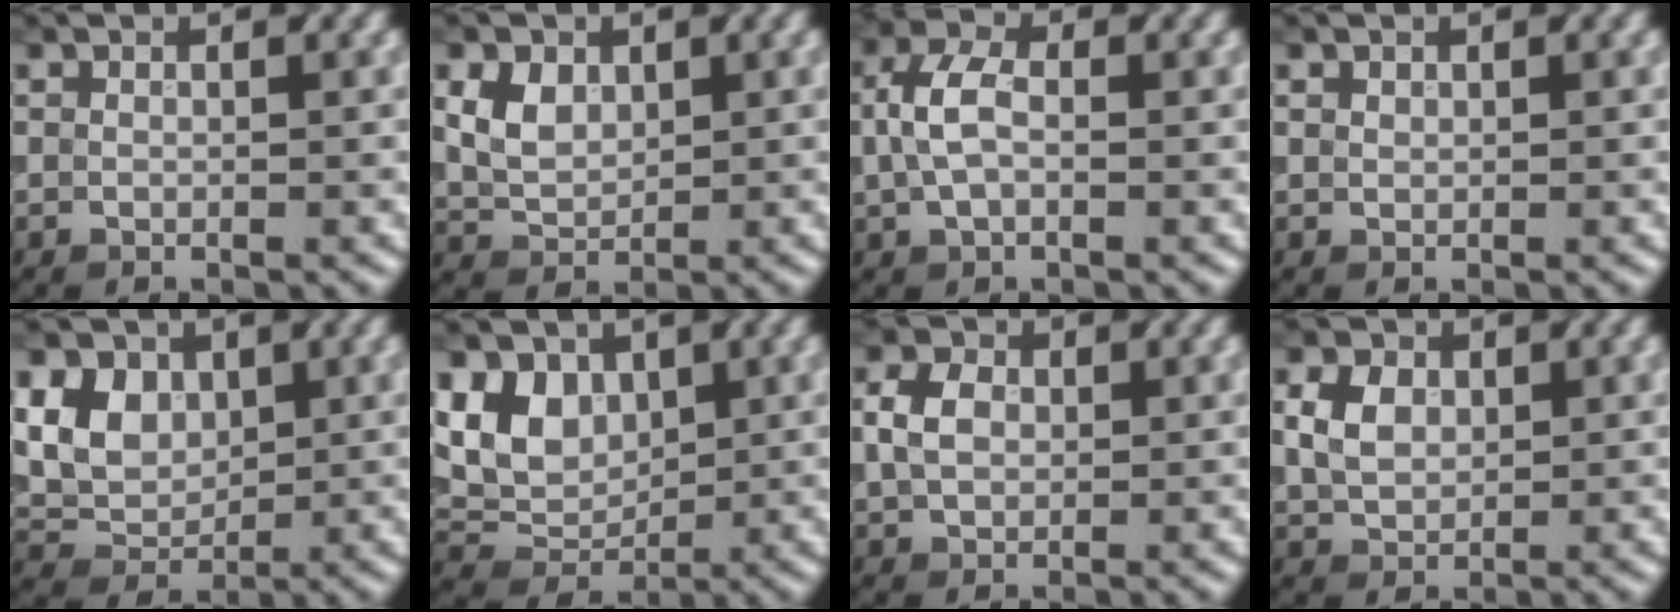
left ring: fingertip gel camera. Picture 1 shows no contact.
{"total": 3.1, "force": [1.0, 2.2, 2.0], "torque": [-0.048, 0.006, 0.021]}
{"total": 3.8, "force": [0.0, 2.3, 3.1], "torque": [-0.076, 0.013, 0.001]}
{"total": 0.9, "force": [0.6, 0.6, 0.3], "torque": [-0.009, 0.003, 0.014]}
{"total": 7.7, "force": [2.7, 5.9, 4.3], "torque": [-0.099, 0.022, 0.056]}
{"total": 5.8, "force": [1.8, 4.2, 3.5], "torque": [-0.079, 0.006, 0.034]}
{"total": 3.3, "force": [0.2, 2.4, 2.2], "torque": [-0.054, 0.011, 0.008]}
{"total": 3.1, "force": [0.7, 2.3, 2.1], "torque": [-0.050, 0.008, 0.019]}